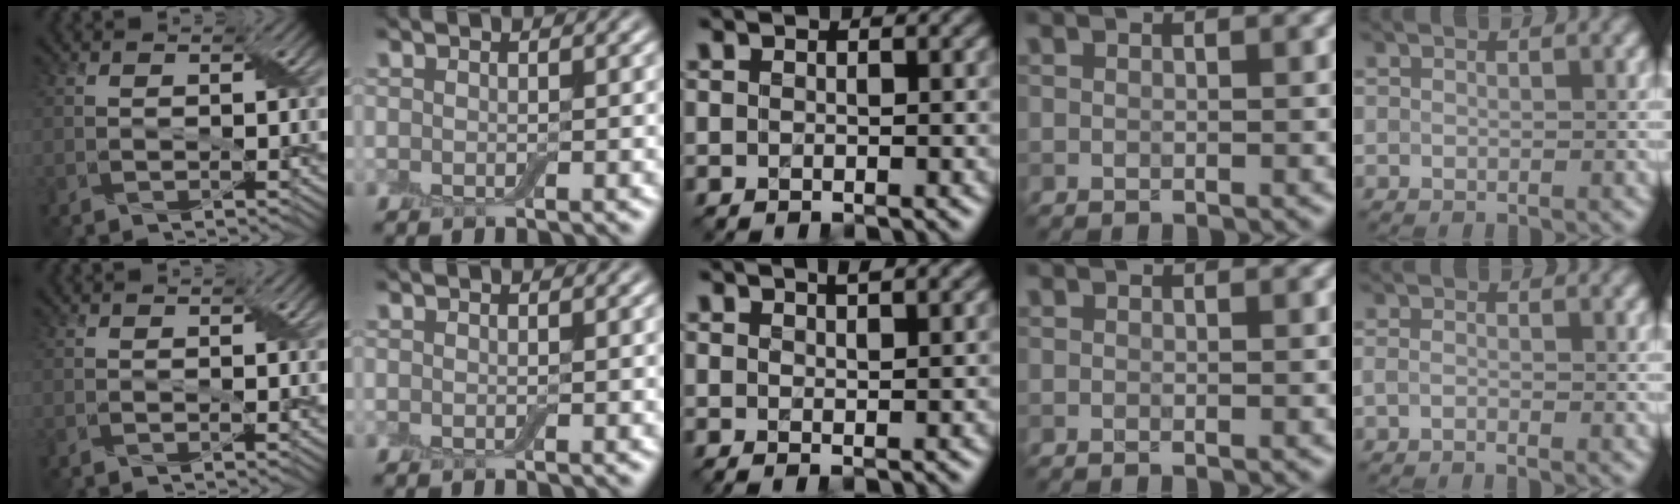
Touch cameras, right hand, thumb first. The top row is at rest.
{"thumb": {"total": 0.5, "force": [0.0, 0.3, 0.4], "torque": [-0.006, -0.001, 0.000]}, "middle": {"total": 1.8, "force": [1.3, 0.4, 1.2], "torque": [-0.007, 0.005, 0.017]}, "little": {"total": 1.2, "force": [-1.1, 0.0, 0.4], "torque": [-0.006, -0.003, -0.016]}}